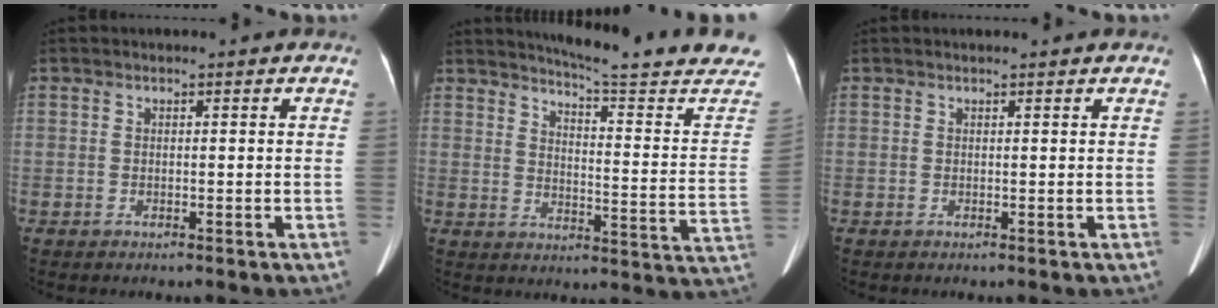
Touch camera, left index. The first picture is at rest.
{"total": 21.2, "force": [19.6, 0.0, 8.0], "torque": [-0.110, -0.098, 0.229]}
{"total": 1.5, "force": [1.4, 0.0, 0.5], "torque": [-0.008, 0.014, 0.017]}